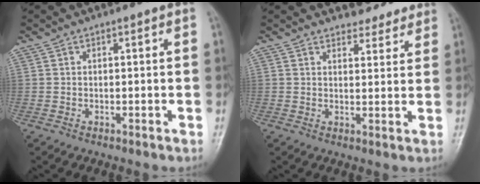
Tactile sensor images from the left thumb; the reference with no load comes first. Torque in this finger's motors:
{"motor_torque": [-0.05, -0.08, -0.23, -0.35, 0.01]}